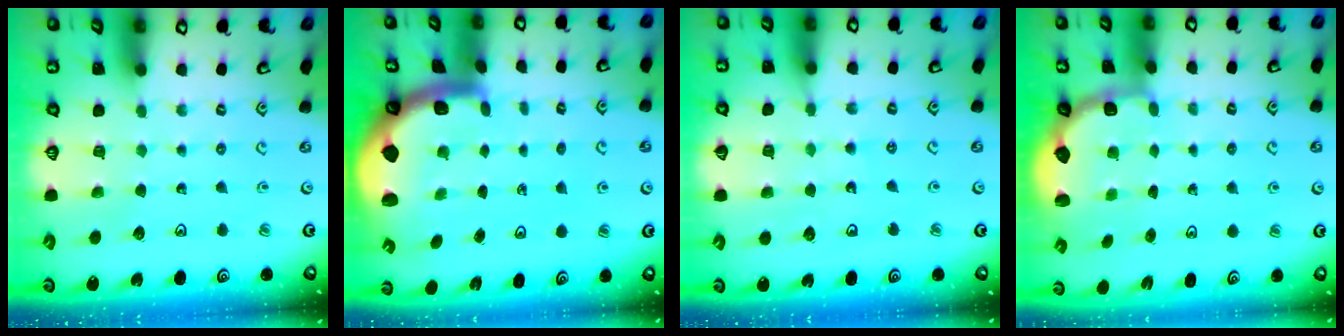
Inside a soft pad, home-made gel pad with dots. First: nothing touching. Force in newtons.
{"total": 2.6, "press": 2.6, "slide": 0.6}
{"total": 7.1, "press": 6.6, "slide": 2.6}
{"total": 2.8, "press": 2.1, "slide": 1.9}